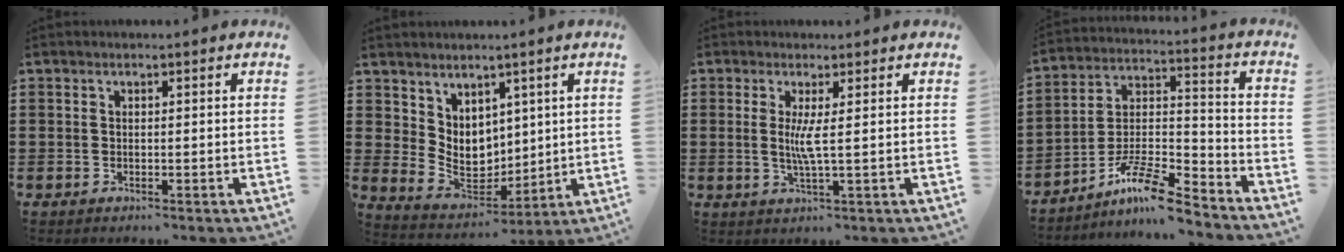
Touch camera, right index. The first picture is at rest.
{"total": 6.2, "force": [3.5, 4.8, 1.7], "torque": [-0.049, -0.014, 0.071]}
{"total": 3.8, "force": [0.5, -0.1, 3.8], "torque": [-0.080, -0.010, 0.004]}
{"total": 9.9, "force": [-8.1, 1.3, 5.5], "torque": [-0.106, 0.010, -0.156]}